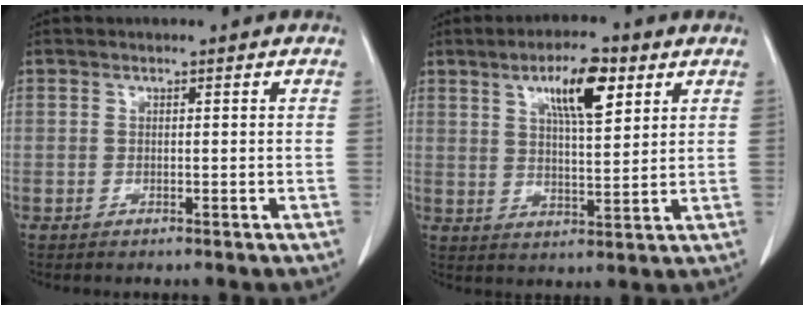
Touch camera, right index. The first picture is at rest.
{"total": 8.9, "force": [4.4, 2.0, 7.5], "torque": [-0.130, 0.004, 0.073]}